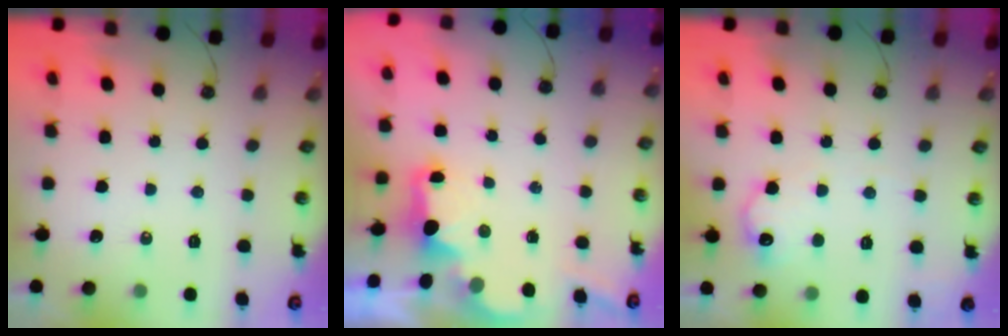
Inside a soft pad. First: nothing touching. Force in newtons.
{"total": 2.1, "press": 1.9, "slide": 0.8}
{"total": 10.9, "press": 10.9, "slide": 0.5}